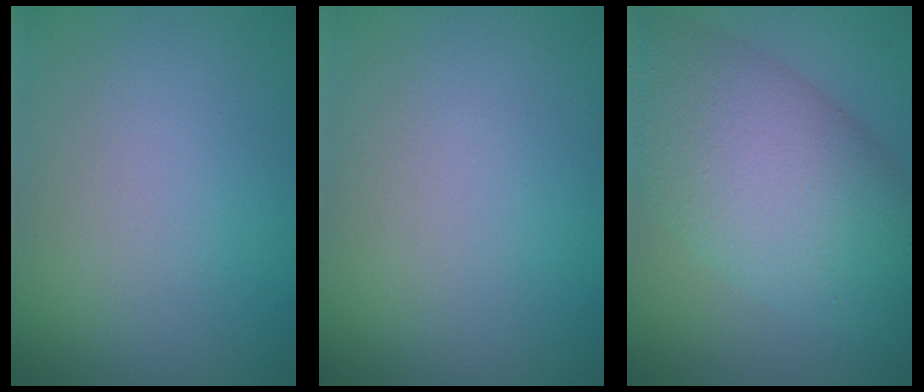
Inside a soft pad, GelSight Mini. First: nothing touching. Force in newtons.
{"total": 0.0}
{"total": 9.9, "press": 9.9, "slide": 0.4}